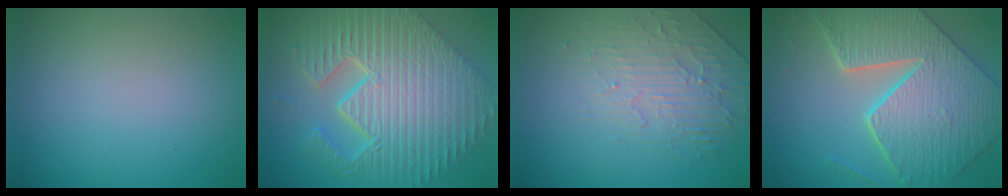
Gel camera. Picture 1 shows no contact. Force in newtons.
{"total": 11.7, "press": 7.7, "slide": 8.8}
{"total": 2.5, "press": 1.8, "slide": 1.6}
{"total": 8.6, "press": 7.0, "slide": 5.1}